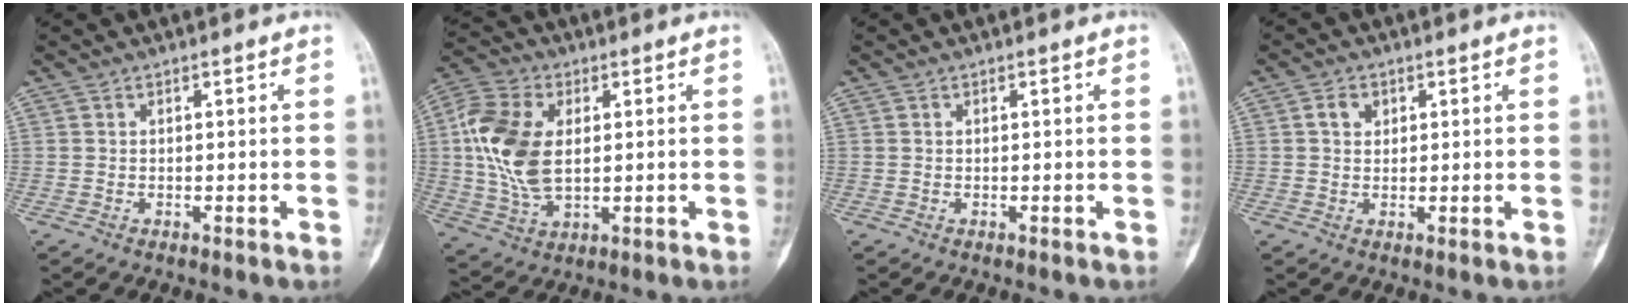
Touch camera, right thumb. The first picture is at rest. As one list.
[{"total": 11.3, "force": [1.3, 6.6, 9.0], "torque": [-0.187, 0.003, 0.028]}, {"total": 0.0}, {"total": 2.8, "force": [0.9, 2.2, 1.4], "torque": [-0.016, 0.000, 0.015]}]